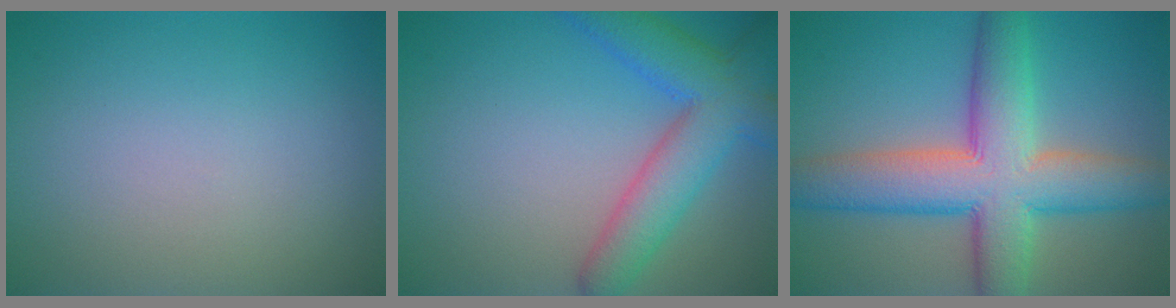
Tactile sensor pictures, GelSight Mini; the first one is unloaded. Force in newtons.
{"total": 6.7, "press": 6.7, "slide": 0.4}
{"total": 10.0, "press": 10.0, "slide": 0.4}